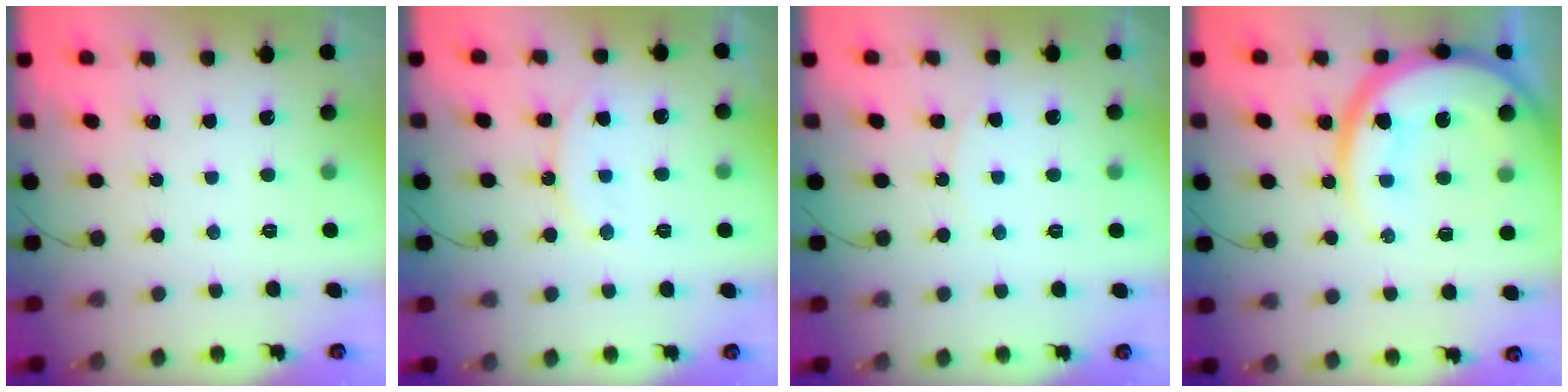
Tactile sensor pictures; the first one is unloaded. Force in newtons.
{"total": 9.8, "press": 9.7, "slide": 0.9}
{"total": 3.7, "press": 3.6, "slide": 0.7}
{"total": 18.8, "press": 18.6, "slide": 2.2}